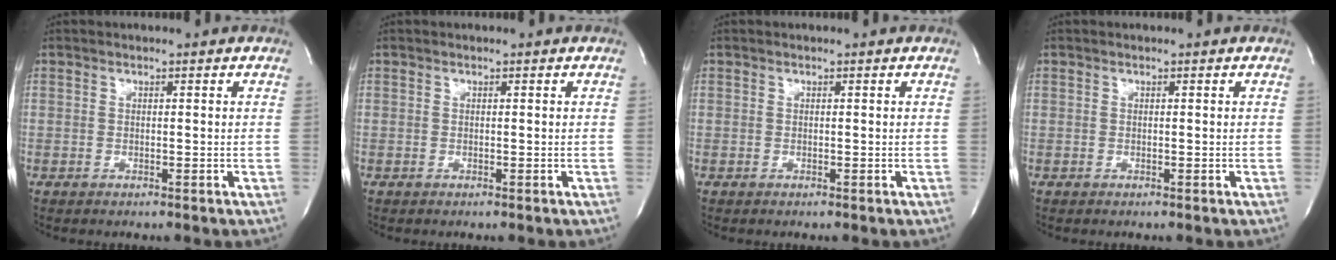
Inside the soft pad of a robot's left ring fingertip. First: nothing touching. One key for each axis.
{"total": 0.0}
{"total": 0.0}
{"total": 0.0}